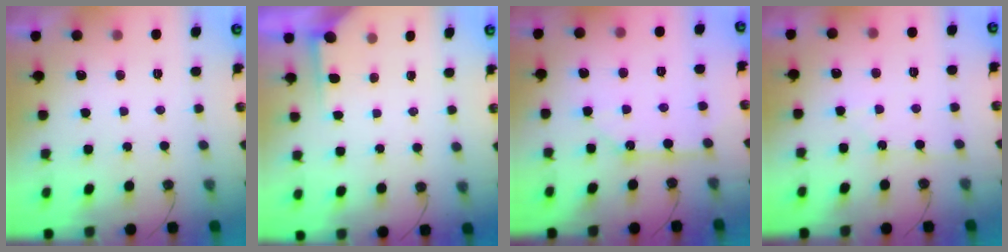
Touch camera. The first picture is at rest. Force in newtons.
{"total": 2.2, "press": 2.2, "slide": 0.3}
{"total": 9.1, "press": 9.1, "slide": 0.8}
{"total": 4.3, "press": 4.2, "slide": 0.5}